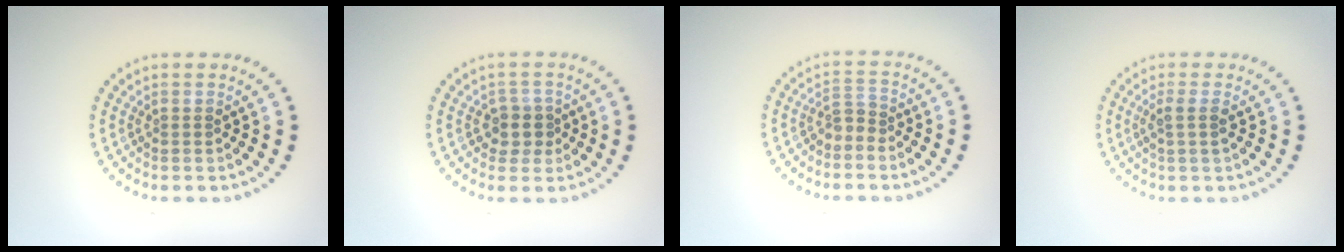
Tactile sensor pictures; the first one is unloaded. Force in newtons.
{"total": 2.1, "press": 1.8, "slide": 1.1}
{"total": 1.8, "press": 1.2, "slide": 1.3}
{"total": 1.5, "press": 1.2, "slide": 0.8}